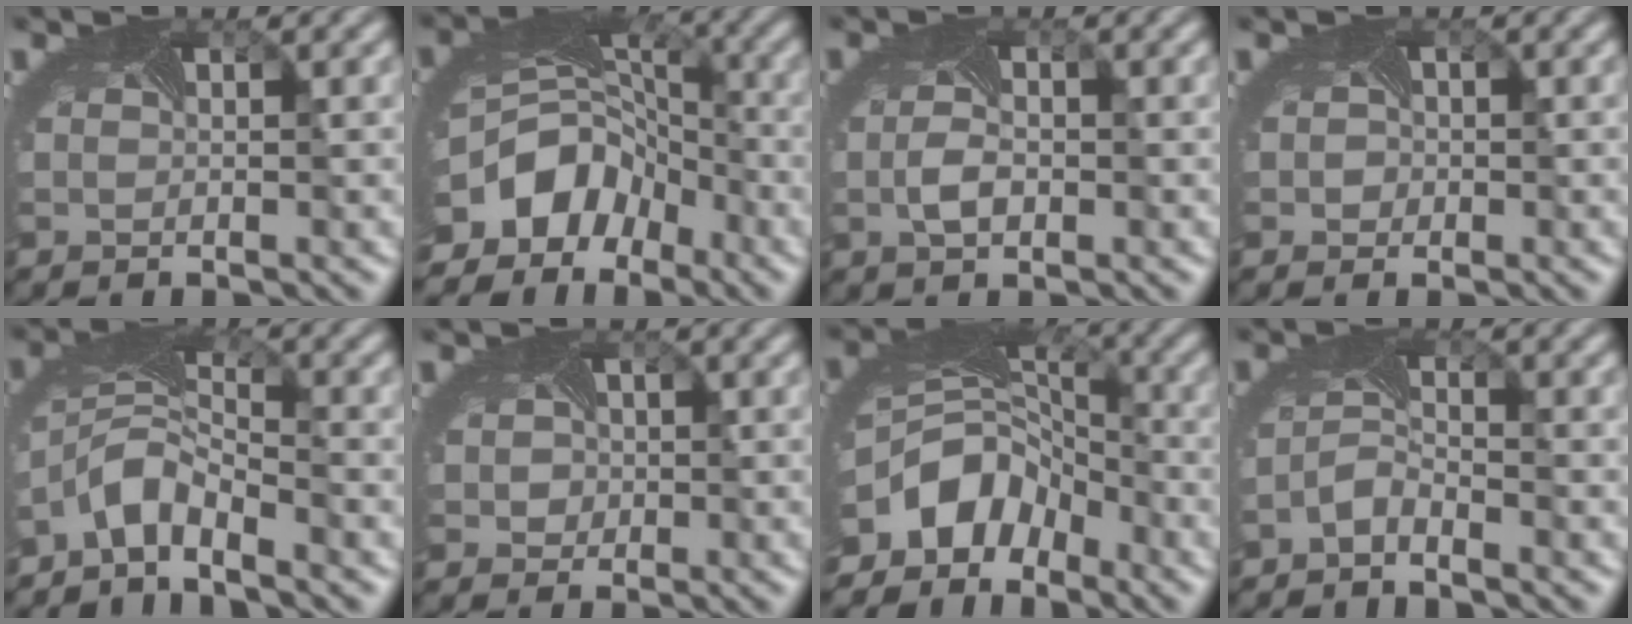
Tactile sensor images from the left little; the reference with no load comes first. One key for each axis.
{"total": 9.7, "fx": -5.6, "fy": 6.9, "fz": 3.8, "tx": -0.087, "ty": -0.014, "tz": -0.095}
{"total": 1.7, "fx": -0.5, "fy": 1.0, "fz": 1.3, "tx": -0.039, "ty": -0.005, "tz": -0.008}
{"total": 1.9, "fx": 0.1, "fy": 1.8, "fz": 0.7, "tx": 0.000, "ty": 0.004, "tz": -0.006}
{"total": 3.7, "fx": -3.1, "fy": 0.9, "fz": 1.8, "tx": -0.048, "ty": -0.006, "tz": -0.070}
{"total": 3.1, "fx": 0.3, "fy": 2.7, "fz": 1.4, "tx": -0.011, "ty": 0.010, "tz": -0.006}
{"total": 7.7, "fx": -4.9, "fy": 5.0, "fz": 3.1, "tx": -0.058, "ty": -0.009, "tz": -0.093}
{"total": 1.6, "fx": -1.5, "fy": 0.3, "fz": 0.5, "tx": -0.023, "ty": -0.001, "tz": -0.035}